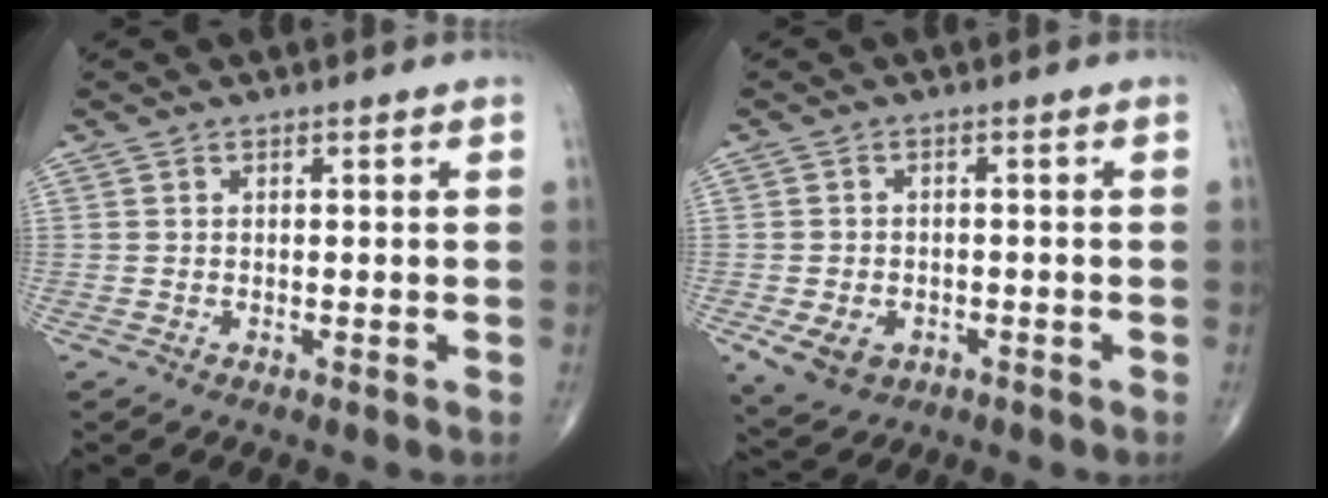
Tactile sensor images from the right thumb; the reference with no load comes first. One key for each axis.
{"total": 6.1, "fx": -2.4, "fy": 4.5, "fz": 3.3, "tx": -0.057, "ty": 0.007, "tz": -0.030}